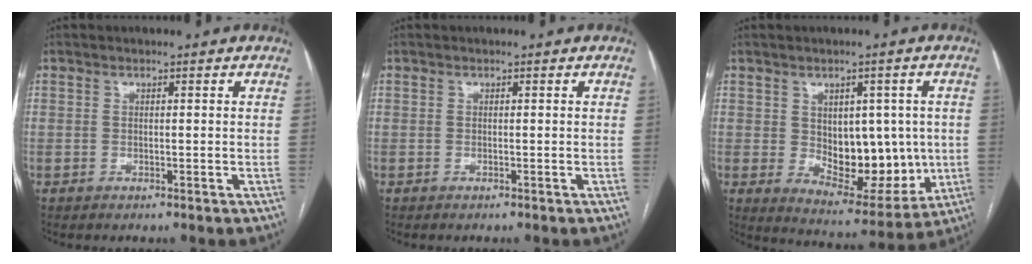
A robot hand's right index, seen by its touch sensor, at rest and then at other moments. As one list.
[{"total": 0.0}, {"total": 12.6, "force": [-0.1, 7.1, 10.5], "torque": [-0.140, -0.003, 0.023]}]